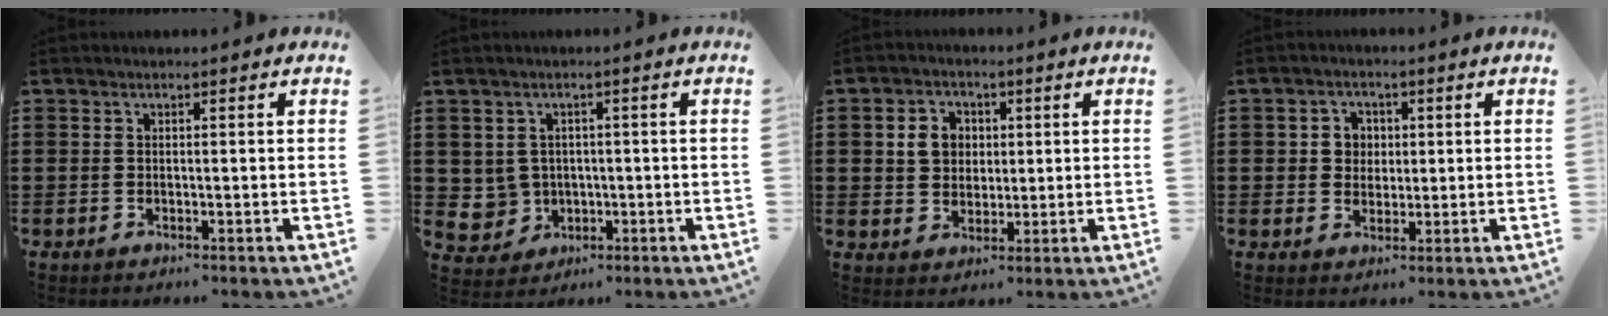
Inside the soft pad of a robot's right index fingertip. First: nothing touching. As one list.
[{"total": 3.5, "force": [0.3, 3.4, 0.4], "torque": [-0.034, 0.006, 0.002]}, {"total": 5.0, "force": [0.8, 4.5, 2.1], "torque": [-0.050, 0.013, 0.010]}, {"total": 3.4, "force": [0.3, 3.2, 1.3], "torque": [-0.037, 0.012, 0.002]}]